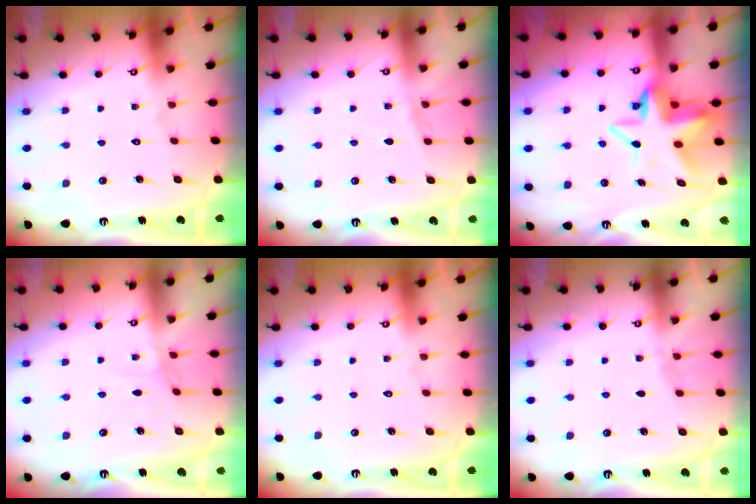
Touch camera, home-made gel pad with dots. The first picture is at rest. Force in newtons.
{"total": 4.7, "press": 4.7, "slide": 0.6}
{"total": 10.4, "press": 10.3, "slide": 2.0}
{"total": 1.4, "press": 1.3, "slide": 0.4}
{"total": 0.0}
{"total": 1.5, "press": 1.4, "slide": 0.3}